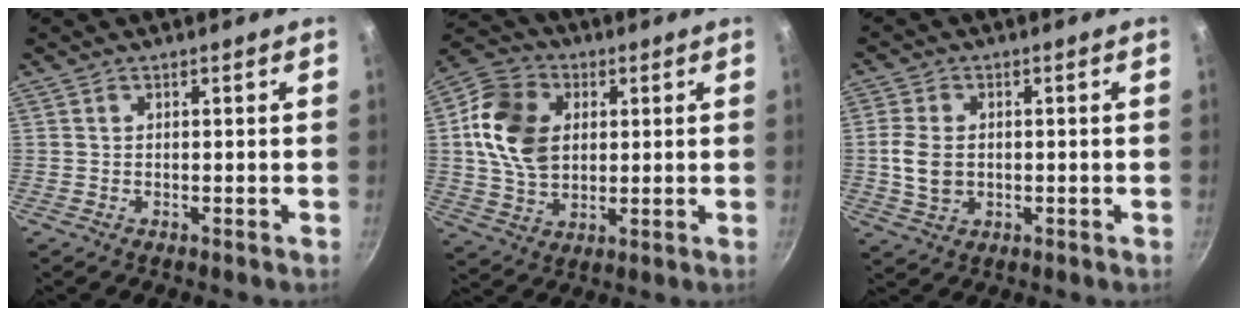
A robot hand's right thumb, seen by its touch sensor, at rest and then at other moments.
{"total": 14.3, "force": [2.5, 10.5, 9.3], "torque": [-0.147, -0.001, 0.038]}
{"total": 6.4, "force": [-0.2, 4.7, 4.3], "torque": [-0.080, 0.004, -0.004]}